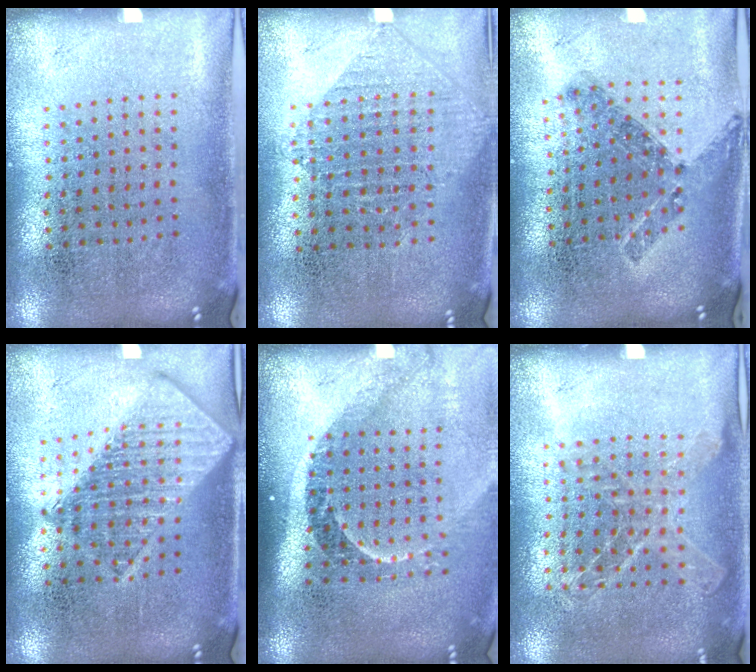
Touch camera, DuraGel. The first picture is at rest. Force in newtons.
{"total": 0.9, "press": 0.9, "slide": 0.2}
{"total": 0.9, "press": 0.8, "slide": 0.5}
{"total": 2.4, "press": 2.4, "slide": 0.3}
{"total": 2.3, "press": 1.6, "slide": 1.7}
{"total": 1.1, "press": 1.1, "slide": 0.3}